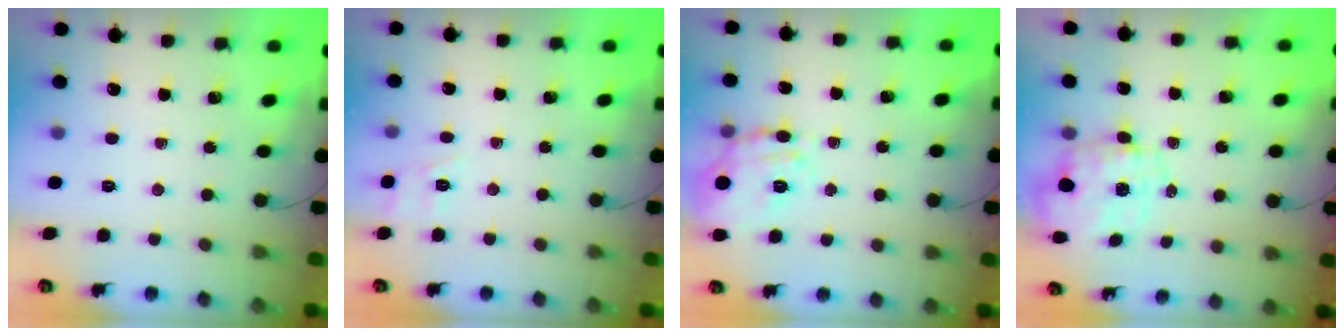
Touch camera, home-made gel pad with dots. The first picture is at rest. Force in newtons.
{"total": 2.9, "press": 2.3, "slide": 1.8}
{"total": 10.4, "press": 10.3, "slide": 1.6}
{"total": 2.7, "press": 2.5, "slide": 1.0}